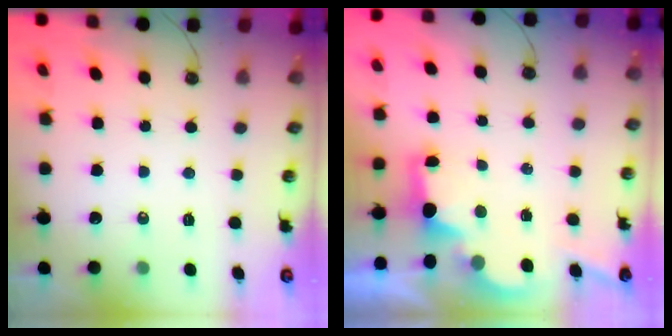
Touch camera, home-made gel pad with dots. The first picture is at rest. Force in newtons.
{"total": 2.5, "press": 2.4, "slide": 0.9}